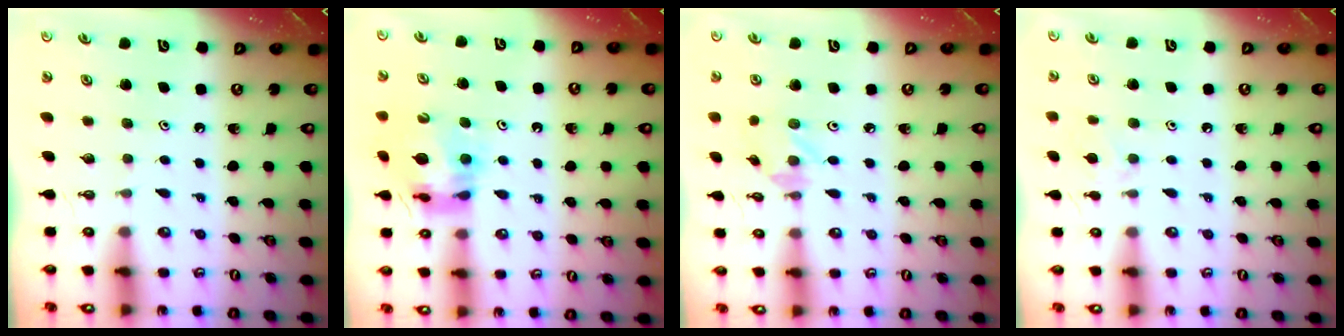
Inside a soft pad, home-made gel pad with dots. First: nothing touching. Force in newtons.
{"total": 12.2, "press": 12.1, "slide": 1.1}
{"total": 1.5, "press": 1.5, "slide": 0.0}
{"total": 7.5, "press": 7.5, "slide": 0.8}